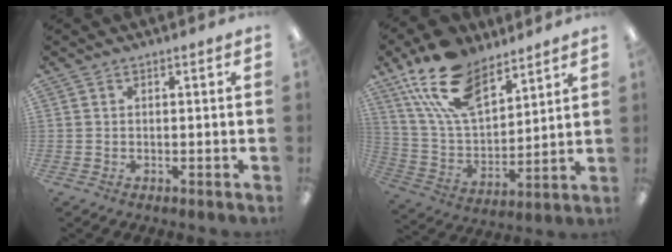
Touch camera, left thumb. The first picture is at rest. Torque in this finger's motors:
{"motor_torque": [0.77, 0.39, 1.63, -1.14, 0.55]}